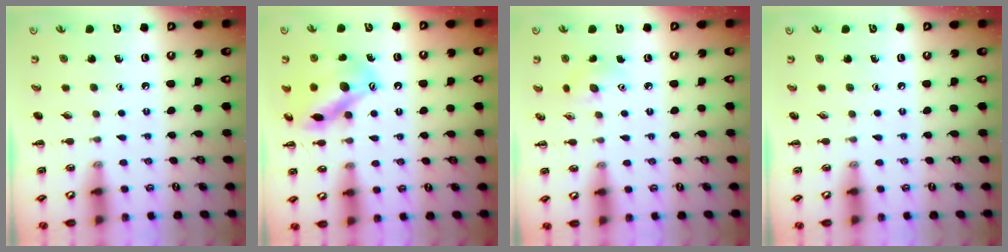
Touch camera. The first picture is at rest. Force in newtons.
{"total": 14.4, "press": 14.2, "slide": 2.5}
{"total": 4.6, "press": 4.4, "slide": 1.2}
{"total": 0.0}